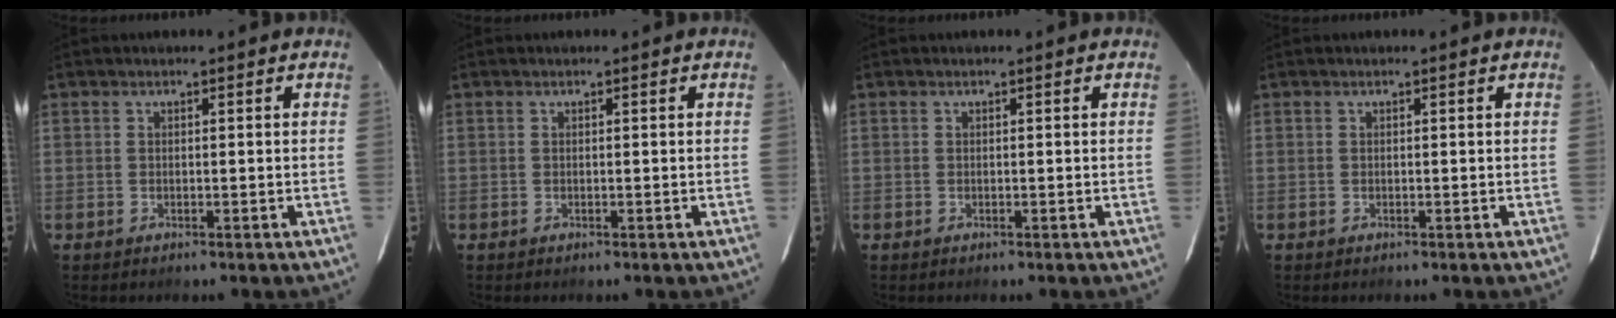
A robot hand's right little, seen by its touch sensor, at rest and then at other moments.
{"total": 0.0}
{"total": 0.0}
{"total": 0.0}